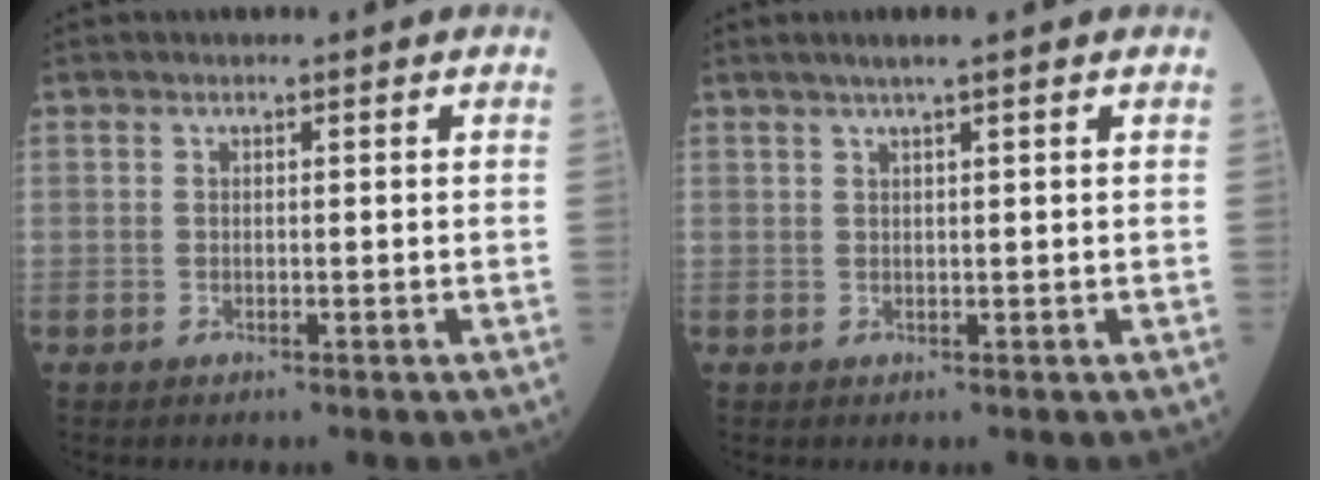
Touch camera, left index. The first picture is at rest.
{"total": 2.9, "force": [2.1, -0.4, 2.0], "torque": [-0.035, 0.015, 0.036]}